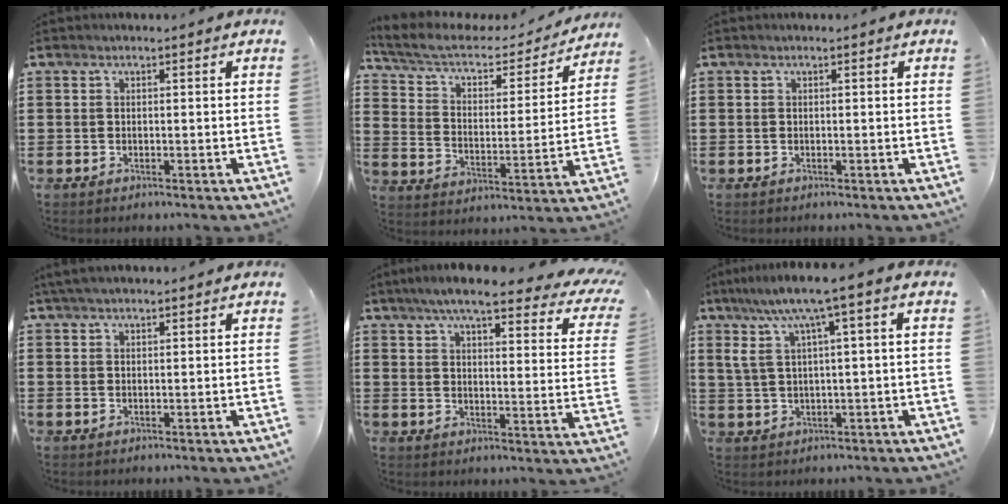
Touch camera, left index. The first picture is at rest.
{"total": 6.1, "force": [4.8, 2.1, 3.1], "torque": [-0.082, -0.029, 0.078]}
{"total": 0.0}
{"total": 2.0, "force": [1.6, 0.3, 1.1], "torque": [-0.023, 0.004, 0.030]}
{"total": 7.4, "force": [5.9, 0.4, 4.6], "torque": [-0.094, -0.034, 0.095]}
{"total": 7.3, "force": [2.7, 0.7, 6.7], "torque": [-0.154, -0.010, 0.037]}